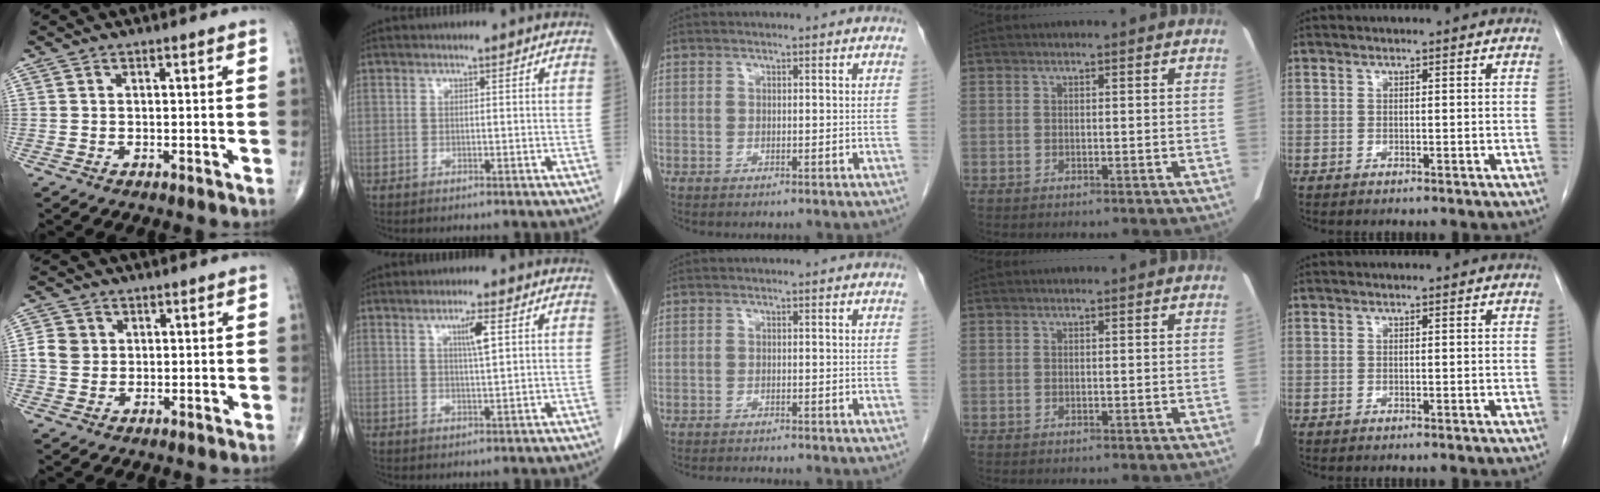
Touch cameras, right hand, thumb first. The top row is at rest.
{"thumb": {"total": 4.2, "force": [0.5, 3.8, 1.8], "torque": [-0.020, 0.003, 0.007]}, "index": {"total": 3.6, "force": [1.3, 0.0, 3.3], "torque": [-0.055, -0.002, 0.021]}, "middle": {"total": 2.2, "force": [-2.1, -0.4, 0.5], "torque": [-0.009, -0.009, -0.031]}}